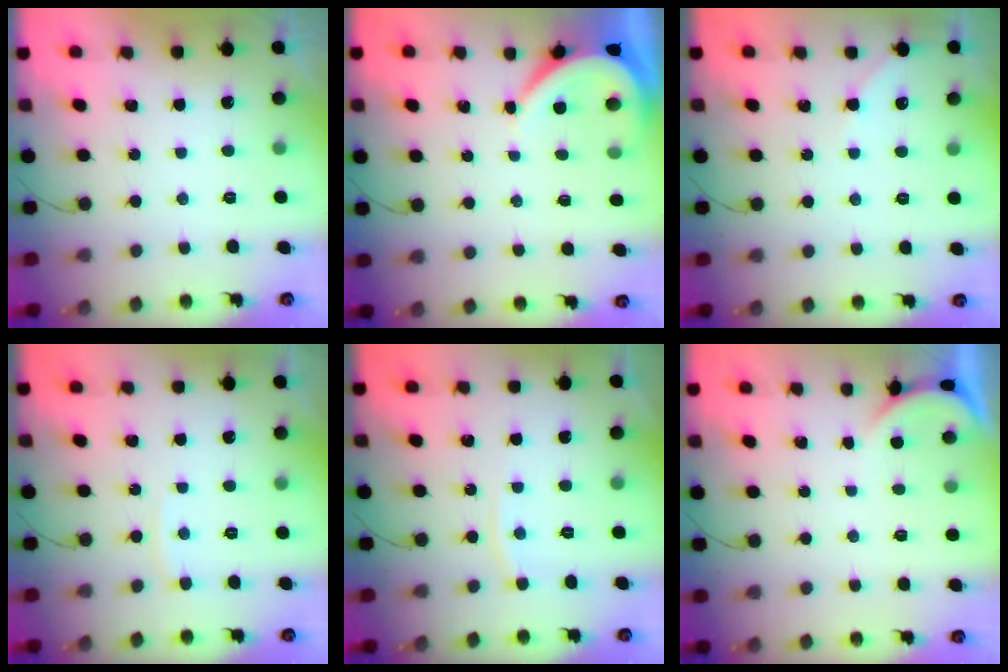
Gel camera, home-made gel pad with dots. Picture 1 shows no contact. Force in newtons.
{"total": 4.5, "press": 4.4, "slide": 0.2}
{"total": 2.9, "press": 2.8, "slide": 0.4}
{"total": 3.8, "press": 3.7, "slide": 0.6}
{"total": 2.5, "press": 2.5, "slide": 0.4}
{"total": 0.8, "press": 0.7, "slide": 0.2}